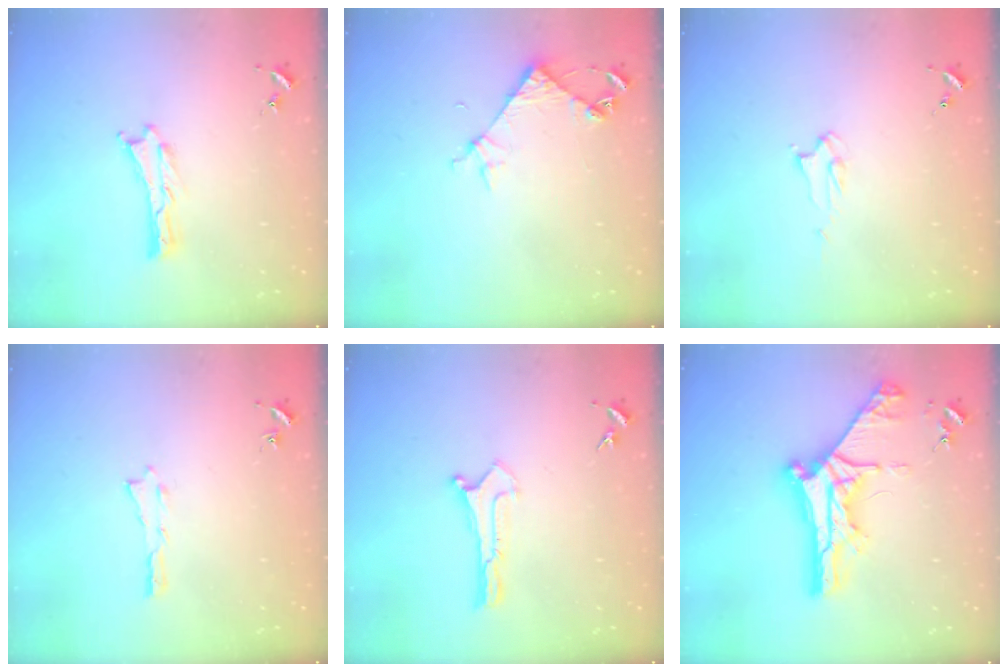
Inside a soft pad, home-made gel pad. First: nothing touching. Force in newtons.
{"total": 4.6, "press": 4.6, "slide": 0.3}
{"total": 2.2, "press": 2.2, "slide": 0.2}
{"total": 0.0}
{"total": 0.0}
{"total": 10.1, "press": 10.1, "slide": 1.0}